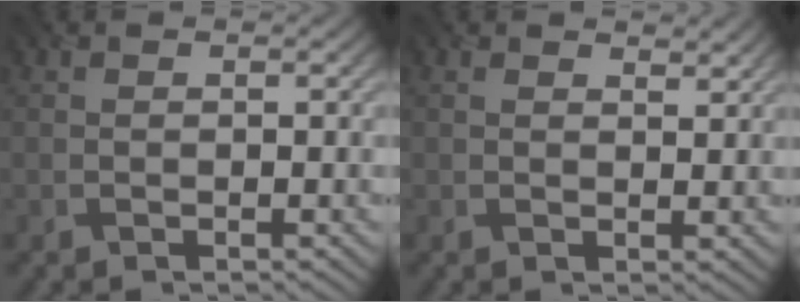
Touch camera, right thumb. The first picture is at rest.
{"total": 2.5, "force": [1.8, 1.0, 1.3], "torque": [-0.029, -0.004, 0.033]}